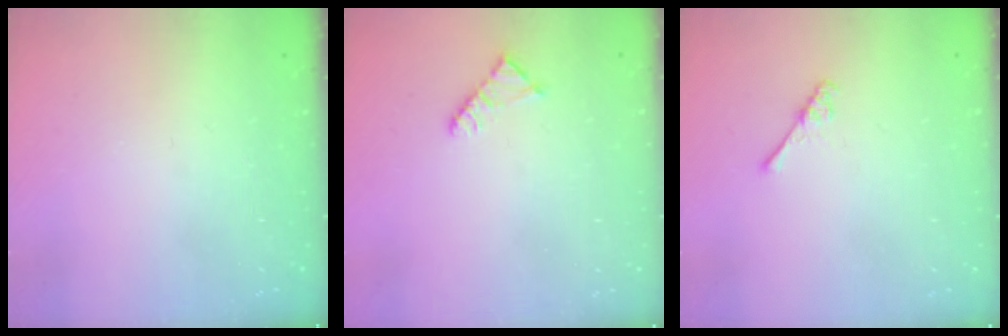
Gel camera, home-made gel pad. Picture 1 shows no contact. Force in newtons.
{"total": 2.3, "press": 2.3, "slide": 0.4}
{"total": 2.6, "press": 2.6, "slide": 0.3}